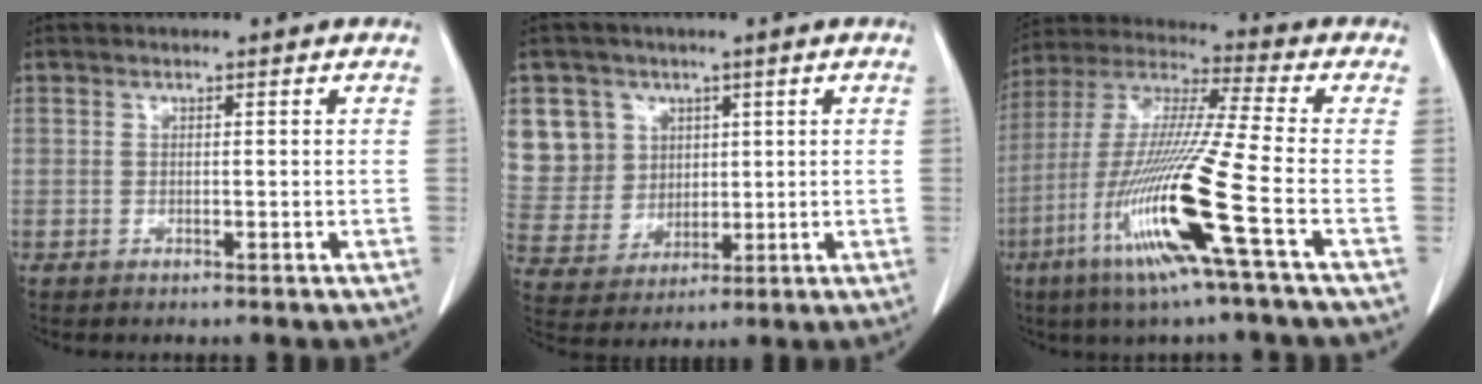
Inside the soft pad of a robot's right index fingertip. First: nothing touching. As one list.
[{"total": 10.1, "force": [4.2, 9.1, 1.7], "torque": [-0.052, 0.025, 0.094]}, {"total": 17.8, "force": [-6.9, -1.3, 16.3], "torque": [-0.345, -0.030, -0.139]}]